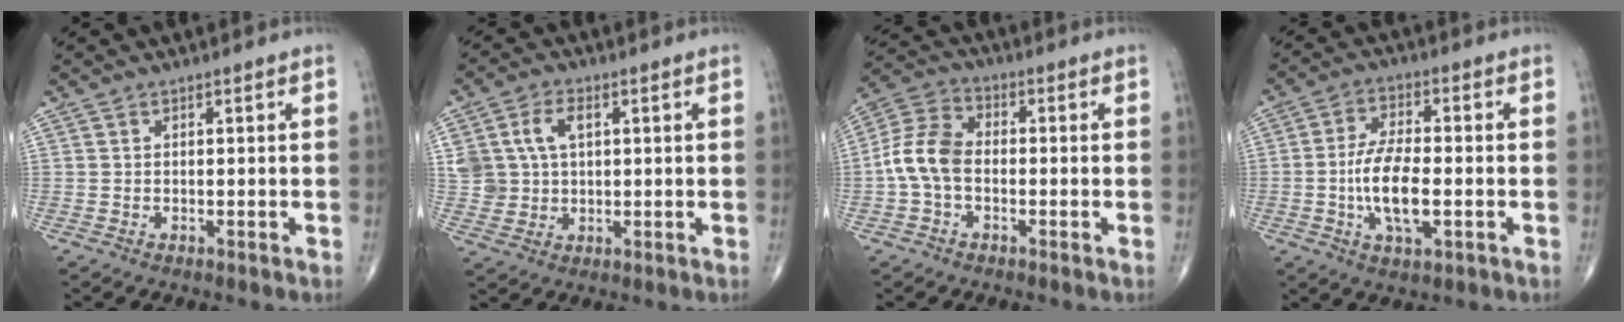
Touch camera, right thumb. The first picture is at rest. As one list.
[{"total": 8.3, "force": [2.3, 5.9, 5.4], "torque": [-0.094, 0.002, 0.050]}, {"total": 8.7, "force": [-1.4, 5.7, 6.4], "torque": [-0.126, 0.026, -0.040]}, {"total": 10.0, "force": [-1.9, 4.0, 9.0], "torque": [-0.175, 0.009, -0.035]}]